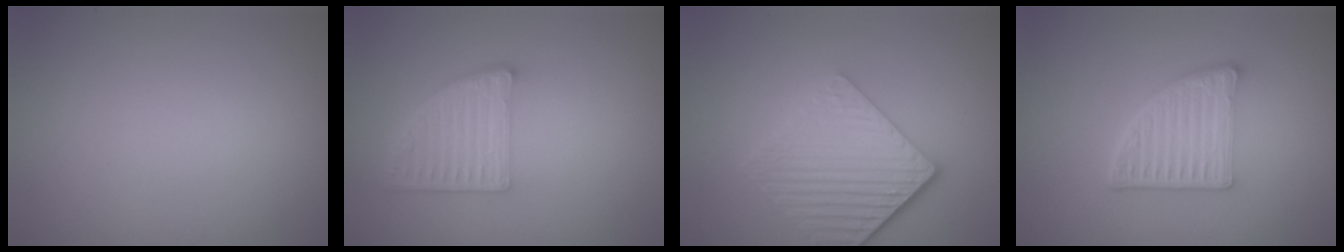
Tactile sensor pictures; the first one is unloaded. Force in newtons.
{"total": 4.9, "press": 3.6, "slide": 3.4}
{"total": 5.7, "press": 4.3, "slide": 3.7}
{"total": 5.3, "press": 3.6, "slide": 3.9}